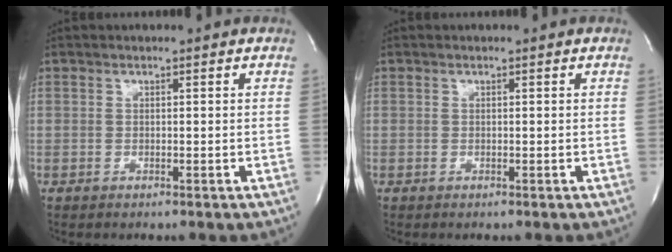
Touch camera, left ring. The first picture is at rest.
{"total": 0.0}